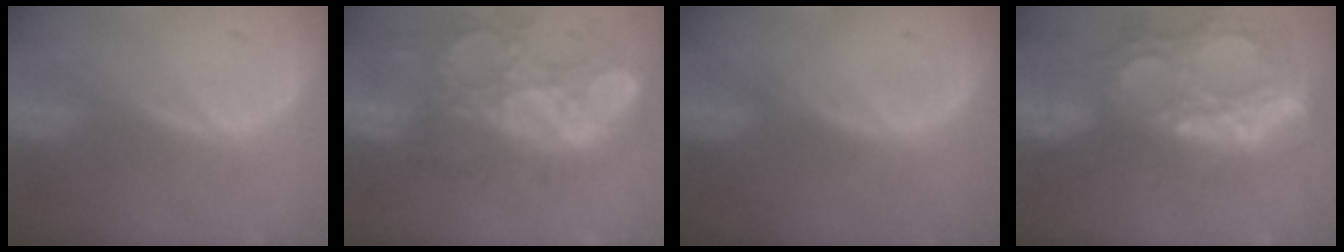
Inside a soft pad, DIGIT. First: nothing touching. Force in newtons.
{"total": 12.0, "press": 11.4, "slide": 3.7}
{"total": 0.0}
{"total": 14.8, "press": 12.1, "slide": 8.4}